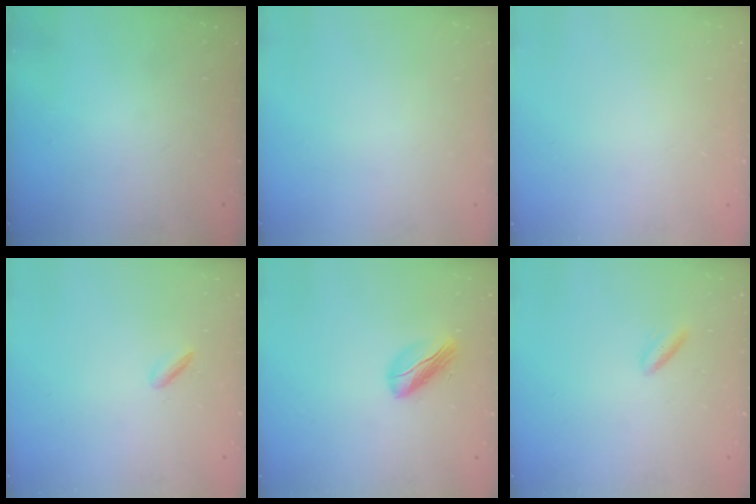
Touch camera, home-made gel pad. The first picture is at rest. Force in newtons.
{"total": 0.0}
{"total": 2.0, "press": 2.0, "slide": 0.1}
{"total": 1.9, "press": 1.8, "slide": 0.5}
{"total": 6.4, "press": 6.2, "slide": 1.5}
{"total": 2.6, "press": 2.5, "slide": 0.9}